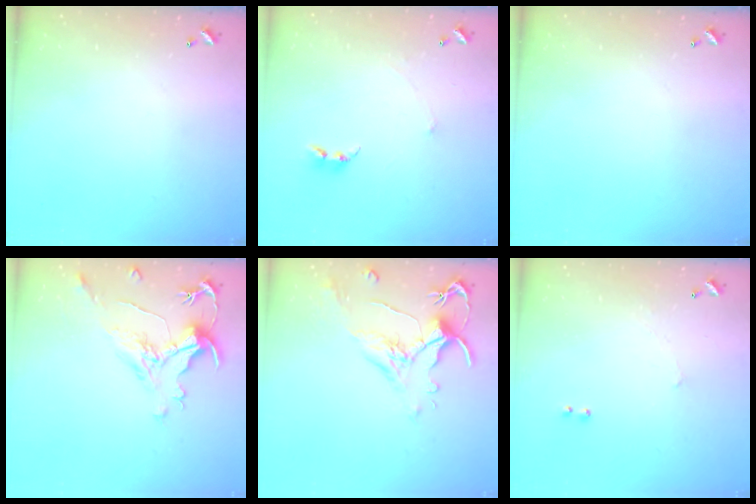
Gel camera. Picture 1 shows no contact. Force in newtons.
{"total": 1.1, "press": 1.1, "slide": 0.3}
{"total": 0.0}
{"total": 1.2, "press": 0.7, "slide": 1.0}
{"total": 1.8, "press": 1.3, "slide": 1.3}
{"total": 1.4, "press": 1.3, "slide": 0.5}